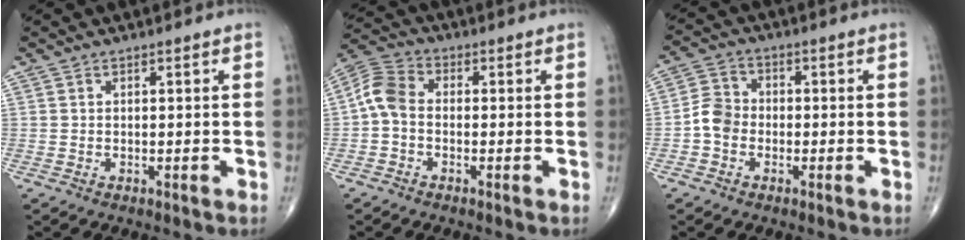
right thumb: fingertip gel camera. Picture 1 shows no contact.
{"total": 6.3, "force": [-0.8, 4.3, 4.5], "torque": [-0.084, 0.021, -0.032]}
{"total": 5.1, "force": [-1.5, 4.1, 2.5], "torque": [-0.037, 0.018, -0.040]}